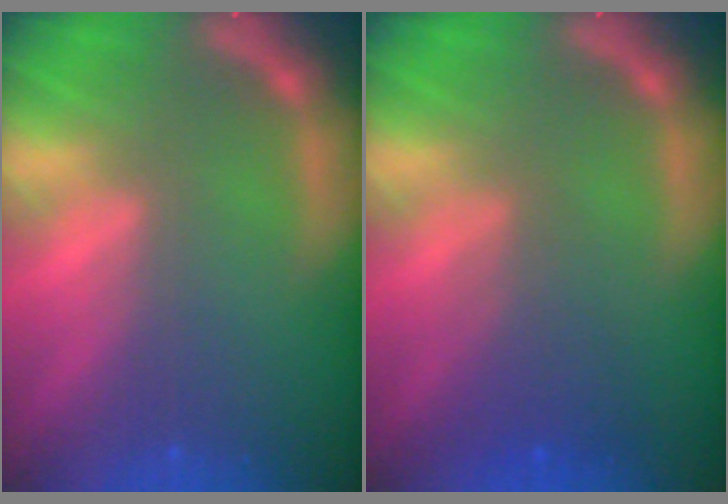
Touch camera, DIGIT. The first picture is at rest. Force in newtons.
{"total": 2.9}